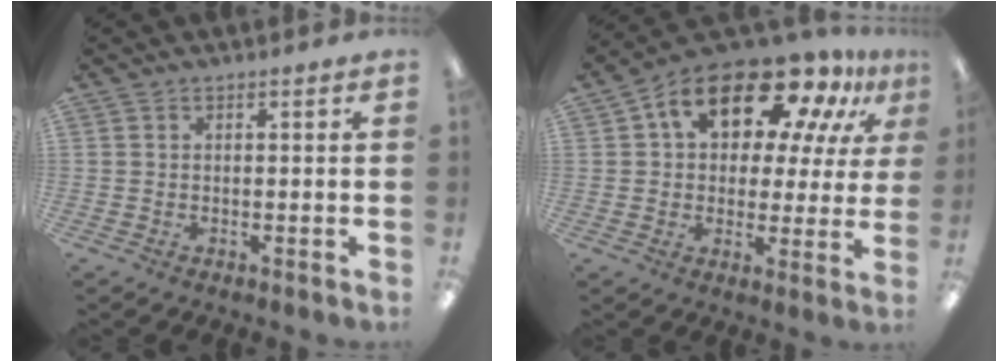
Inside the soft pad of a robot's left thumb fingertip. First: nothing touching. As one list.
[{"total": 19.2, "force": [11.4, 9.9, 11.9], "torque": [-0.193, -0.058, 0.192]}]